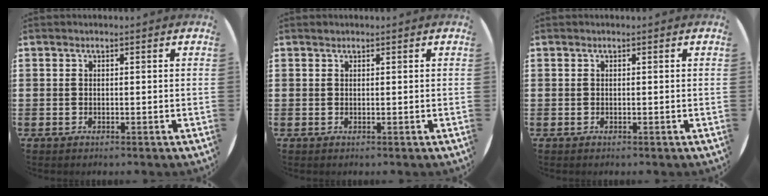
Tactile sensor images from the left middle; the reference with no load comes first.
{"total": 0.0}
{"total": 0.0}